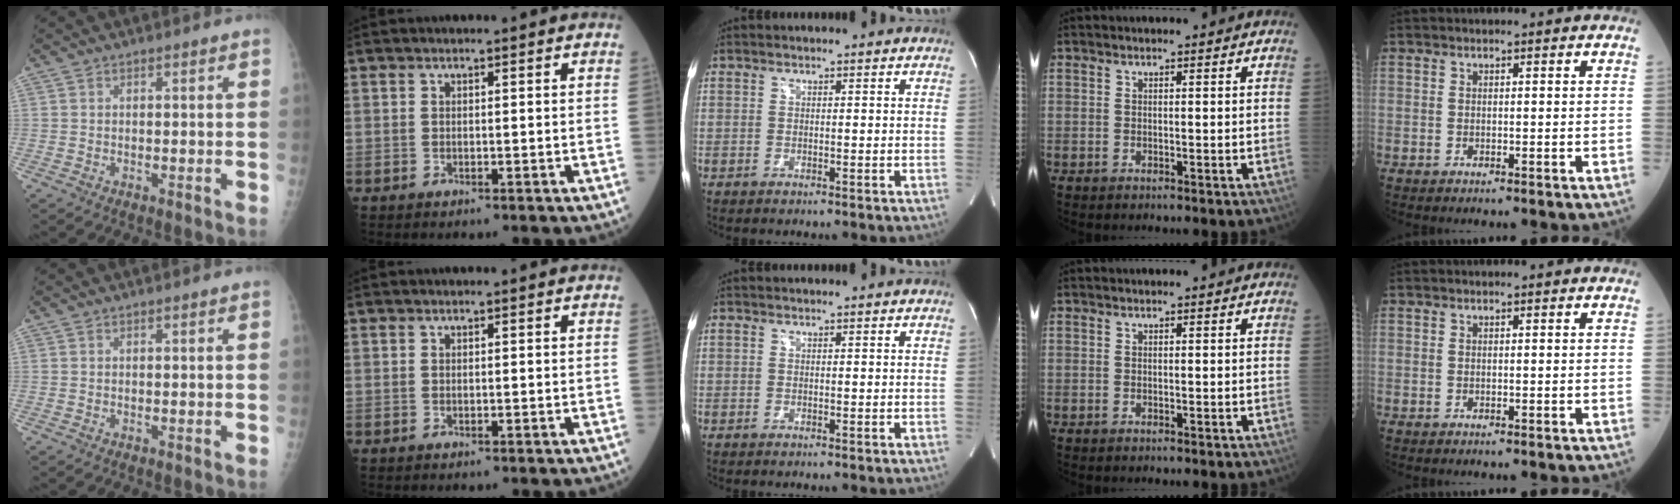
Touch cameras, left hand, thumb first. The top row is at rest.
{}